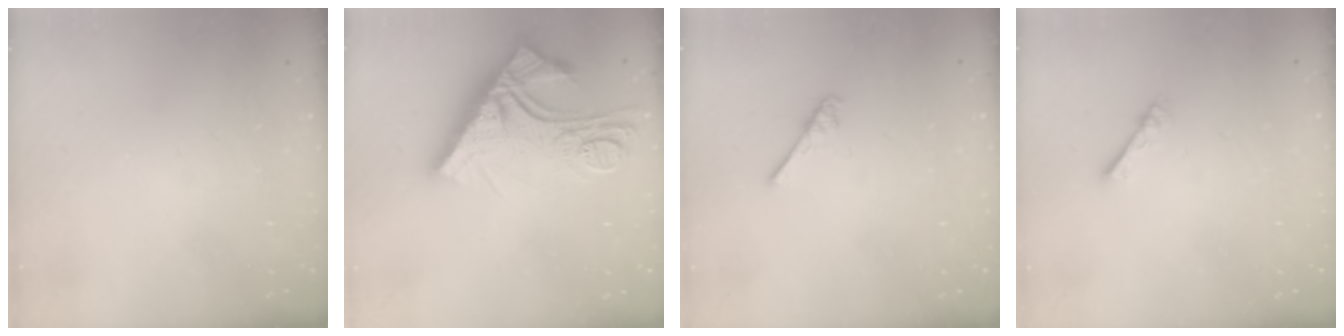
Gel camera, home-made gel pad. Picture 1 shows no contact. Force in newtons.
{"total": 15.8, "press": 15.8, "slide": 0.6}
{"total": 2.9, "press": 2.9, "slide": 0.4}
{"total": 2.4, "press": 2.4, "slide": 0.2}